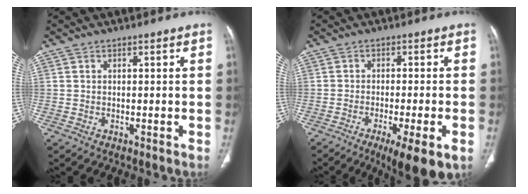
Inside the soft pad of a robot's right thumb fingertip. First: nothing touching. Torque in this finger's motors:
{"motor_torque": [0.45, 0.20, -0.15, 0.07, 0.07]}